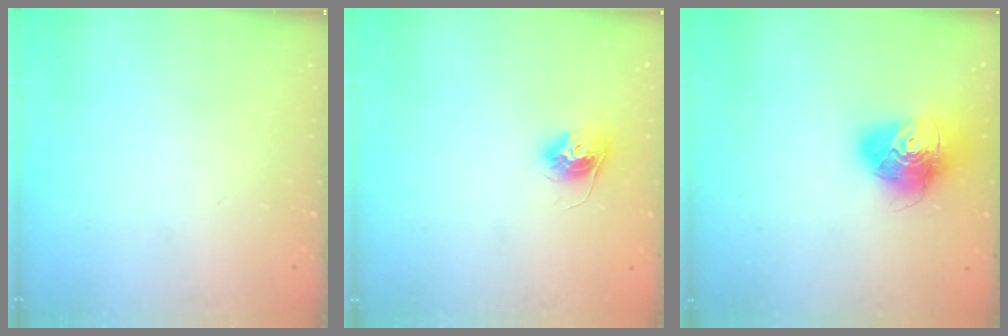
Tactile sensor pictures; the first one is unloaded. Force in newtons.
{"total": 10.2, "press": 10.1, "slide": 0.7}
{"total": 16.9, "press": 16.9, "slide": 1.7}